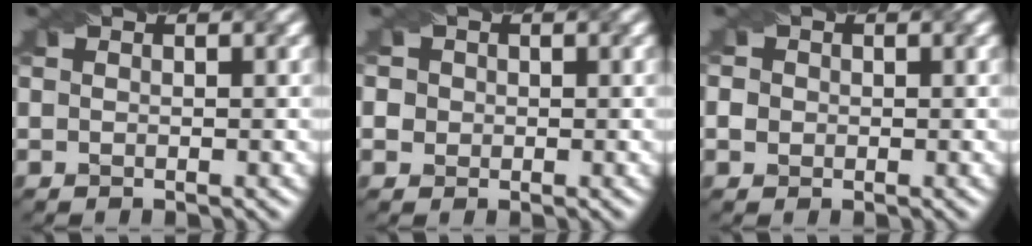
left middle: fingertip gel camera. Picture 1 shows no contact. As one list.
[{"total": 3.2, "force": [1.0, 2.7, 1.2], "torque": [-0.016, 0.025, 0.004]}, {"total": 1.7, "force": [0.2, 1.6, 0.6], "torque": [-0.004, 0.017, -0.001]}]